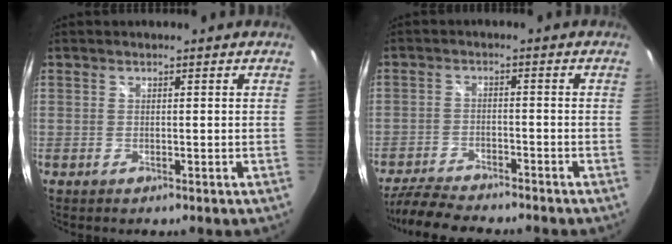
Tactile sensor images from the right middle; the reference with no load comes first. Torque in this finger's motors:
{"motor_torque": [0.69, -0.81, 0.06, 0.04]}